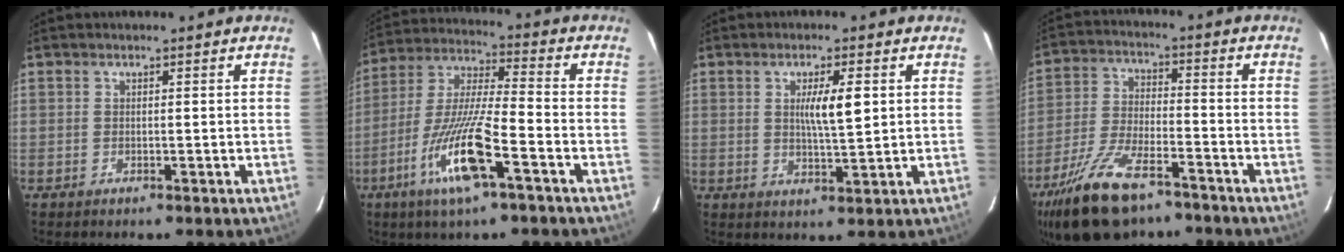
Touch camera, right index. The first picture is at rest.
{"total": 14.3, "force": [-6.4, 1.3, 12.7], "torque": [-0.260, -0.013, -0.118]}
{"total": 5.4, "force": [1.2, 0.6, 5.2], "torque": [-0.090, -0.002, 0.022]}
{"total": 14.2, "force": [-9.8, 4.5, 9.2], "torque": [-0.190, -0.016, -0.176]}